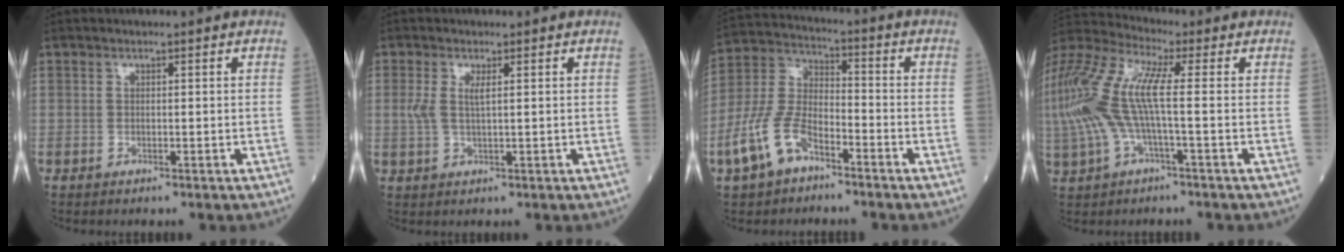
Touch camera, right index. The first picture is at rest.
{"total": 2.9, "force": [0.8, 0.7, 2.7], "torque": [-0.066, 0.005, 0.020]}
{"total": 10.4, "force": [-5.8, 5.1, 7.0], "torque": [-0.172, 0.008, -0.114]}
{"total": 16.2, "force": [0.1, 4.6, 15.5], "torque": [-0.373, 0.025, -0.006]}